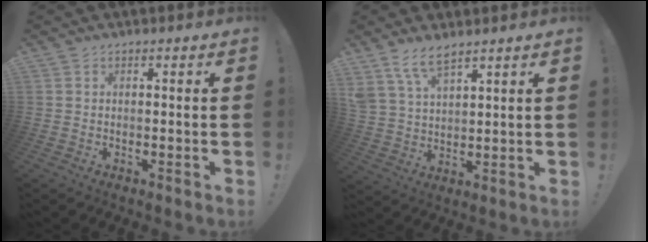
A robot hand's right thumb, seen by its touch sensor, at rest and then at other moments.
{"total": 8.3, "force": [6.3, 3.3, 4.3], "torque": [-0.083, -0.029, 0.121]}